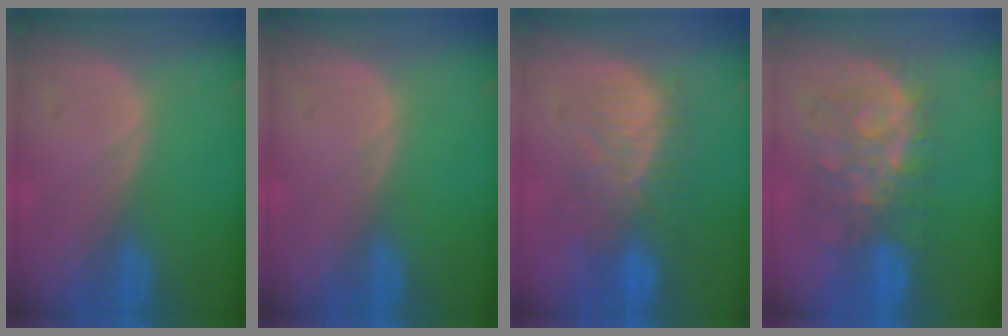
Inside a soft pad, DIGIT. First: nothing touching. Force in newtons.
{"total": 0.0}
{"total": 10.1, "press": 8.8, "slide": 5.0}
{"total": 8.6, "press": 8.5, "slide": 1.5}